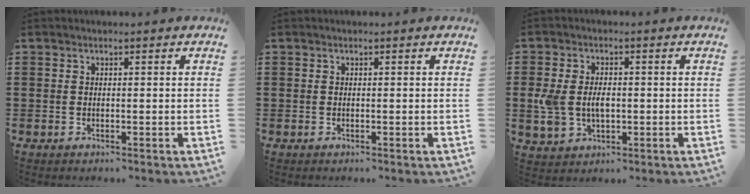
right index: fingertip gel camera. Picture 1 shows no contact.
{"total": 0.0}
{"total": 5.1, "force": [-0.2, 3.4, 3.9], "torque": [-0.098, 0.002, -0.009]}